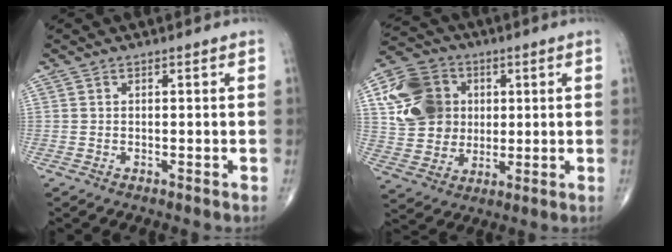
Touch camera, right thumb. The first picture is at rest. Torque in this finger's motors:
{"motor_torque": [0.14, 0.17, 0.58, 0.47, 0.08]}